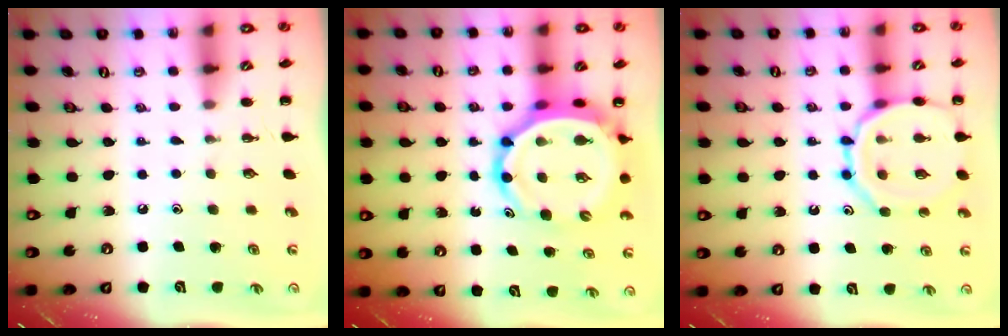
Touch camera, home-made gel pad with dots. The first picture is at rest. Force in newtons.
{"total": 10.6, "press": 10.2, "slide": 2.9}
{"total": 12.9, "press": 12.9, "slide": 1.2}